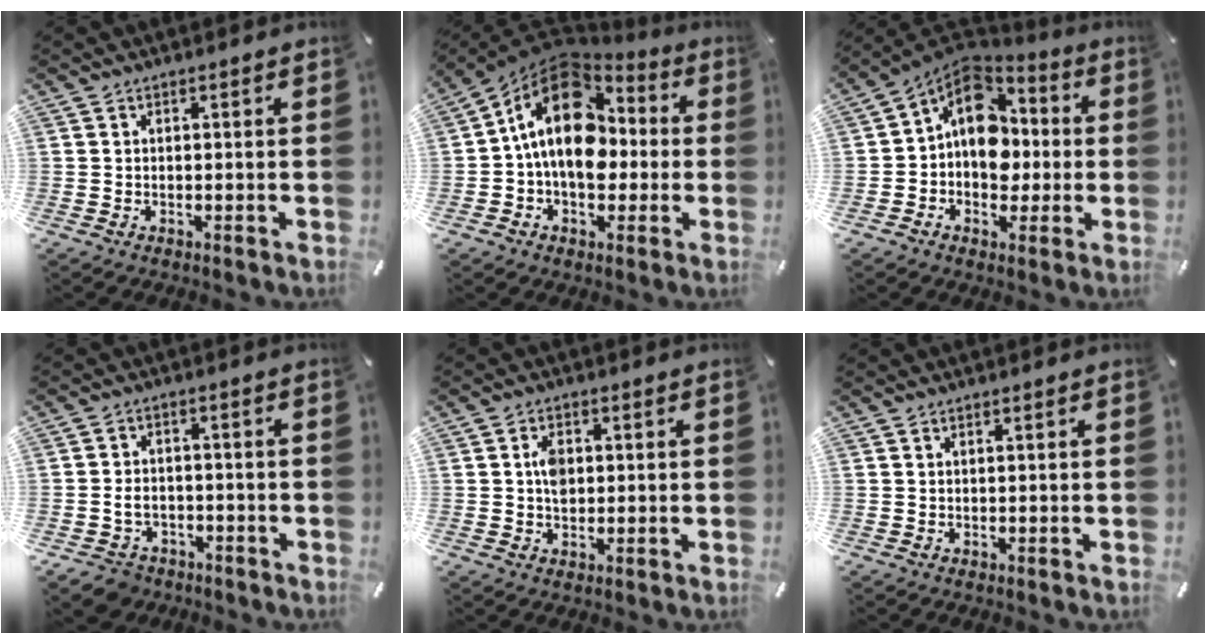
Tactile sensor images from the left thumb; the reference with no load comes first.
{"total": 18.2, "force": [1.5, 13.1, 12.6], "torque": [-0.225, -0.001, 0.019]}
{"total": 13.5, "force": [0.2, 11.0, 7.9], "torque": [-0.127, -0.001, 0.004]}
{"total": 5.3, "force": [-2.3, 4.3, 2.1], "torque": [-0.052, 0.012, -0.043]}
{"total": 4.3, "force": [0.4, 3.0, 3.0], "torque": [-0.048, 0.002, 0.003]}
{"total": 0.0}